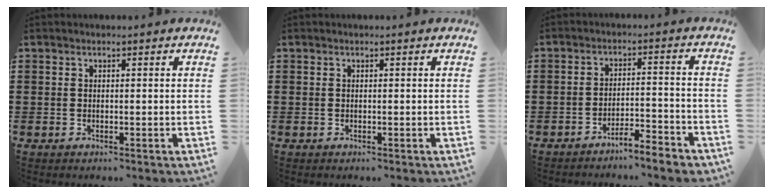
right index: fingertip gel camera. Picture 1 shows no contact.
{"total": 0.0}
{"total": 4.2, "force": [-4.1, -0.2, 0.9], "torque": [-0.020, -0.002, -0.084]}